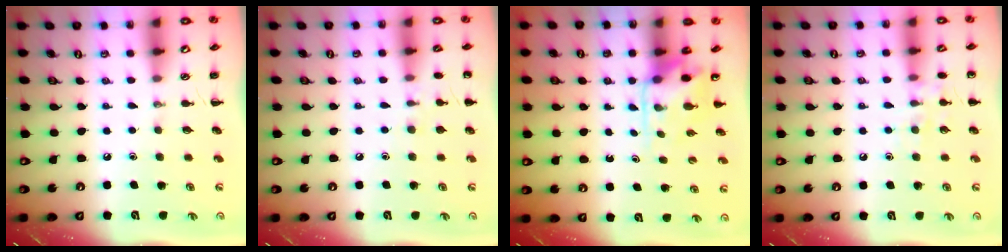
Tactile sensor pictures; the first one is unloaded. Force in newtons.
{"total": 6.3, "press": 6.1, "slide": 1.7}
{"total": 4.3, "press": 4.2, "slide": 1.0}
{"total": 7.6, "press": 7.5, "slide": 1.2}